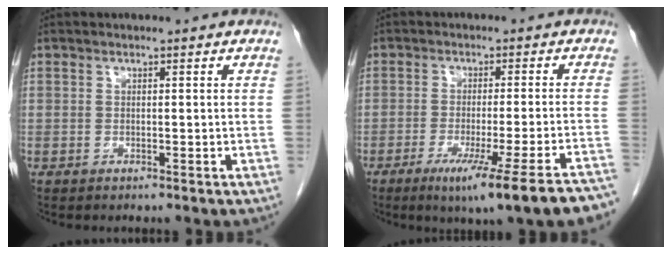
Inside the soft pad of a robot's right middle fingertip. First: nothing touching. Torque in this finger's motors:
{"motor_torque": [1.26, -0.88, 0.23, 0.08]}